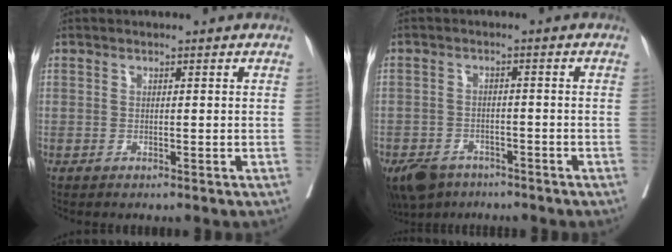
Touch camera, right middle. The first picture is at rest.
{"total": 7.4, "force": [-5.7, 4.0, 2.5], "torque": [-0.043, -0.005, -0.092]}